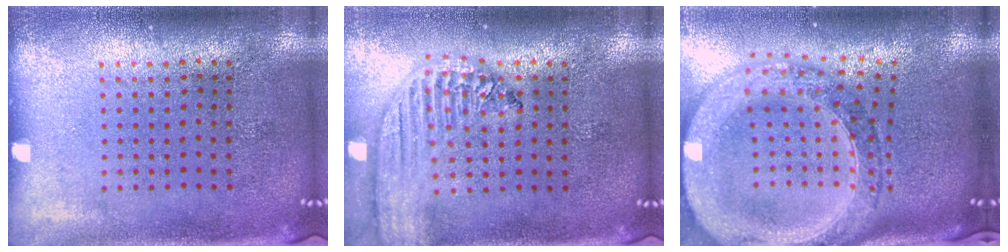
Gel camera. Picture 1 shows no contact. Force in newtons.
{"total": 2.2, "press": 1.9, "slide": 1.1}
{"total": 2.8, "press": 2.3, "slide": 1.6}